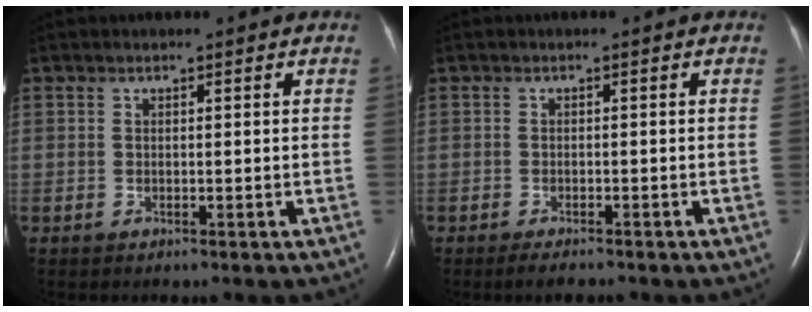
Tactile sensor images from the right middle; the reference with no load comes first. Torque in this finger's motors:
{"motor_torque": [0.43, -0.36, -0.01, 0.04]}